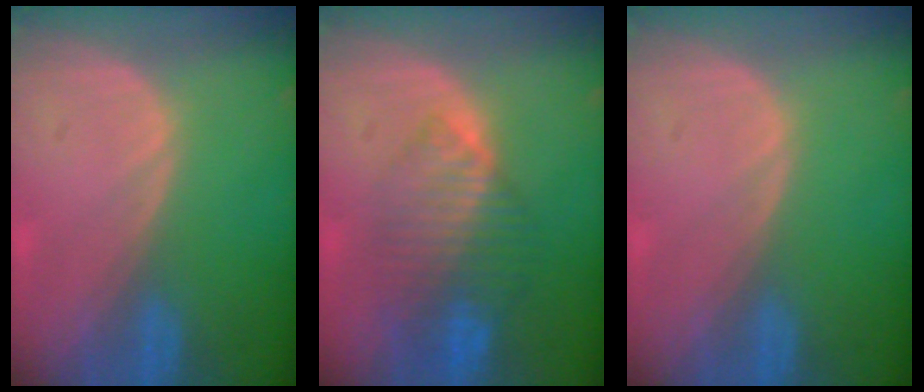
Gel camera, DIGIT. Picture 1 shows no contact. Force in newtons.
{"total": 8.2, "press": 7.2, "slide": 3.9}
{"total": 0.0}